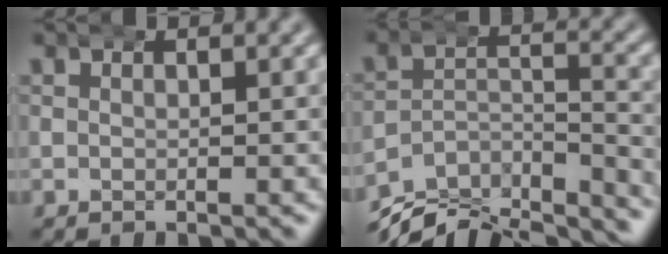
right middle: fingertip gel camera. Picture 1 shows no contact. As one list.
[{"total": 13.3, "force": [-10.0, 6.7, 5.6], "torque": [-0.084, -0.040, -0.152]}]